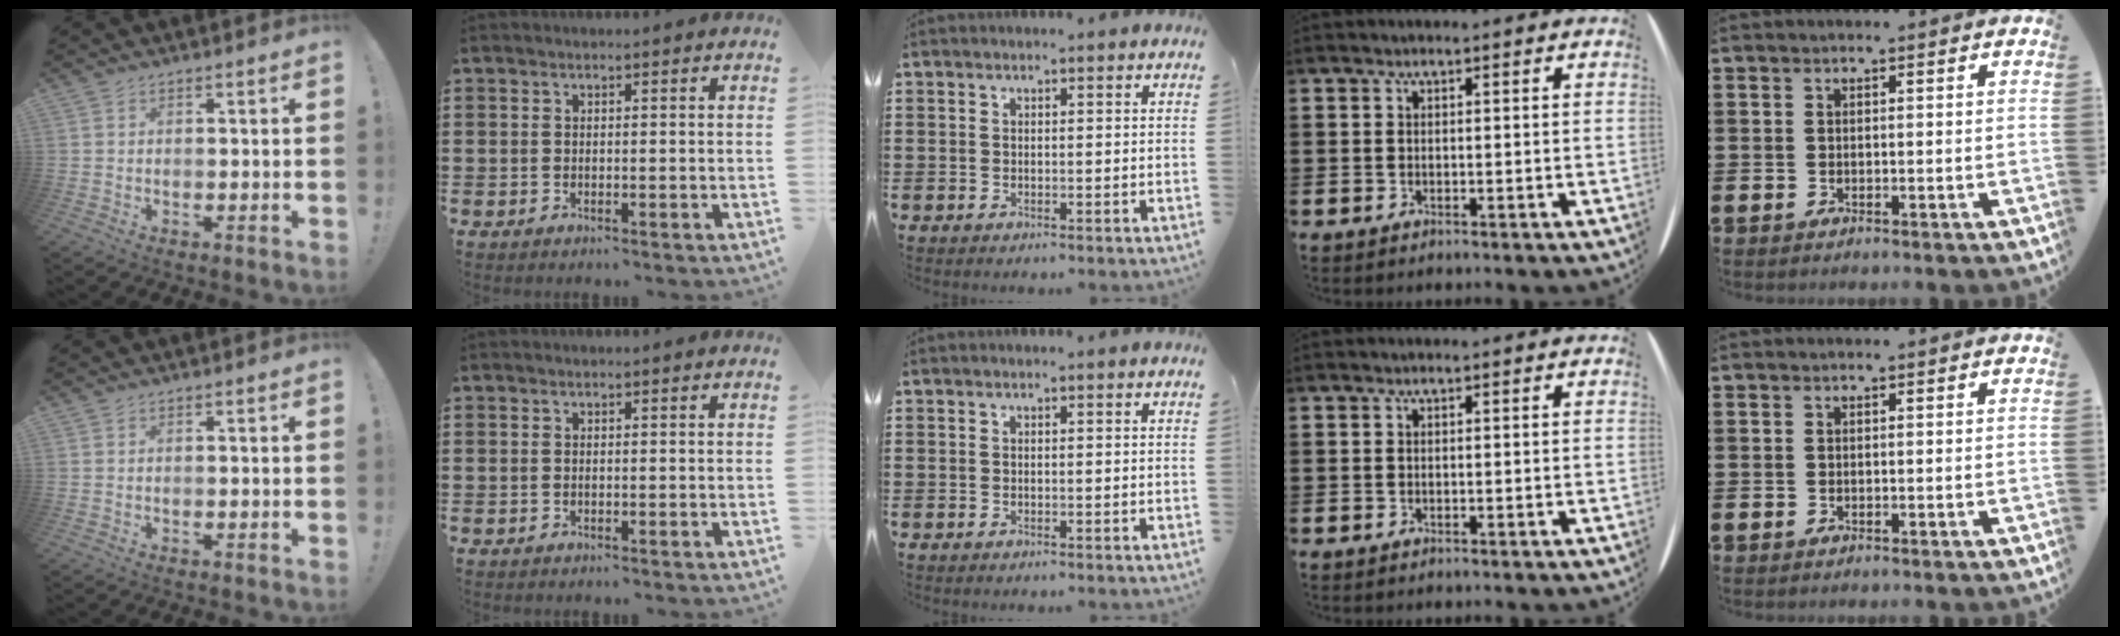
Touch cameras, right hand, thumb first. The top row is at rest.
{}